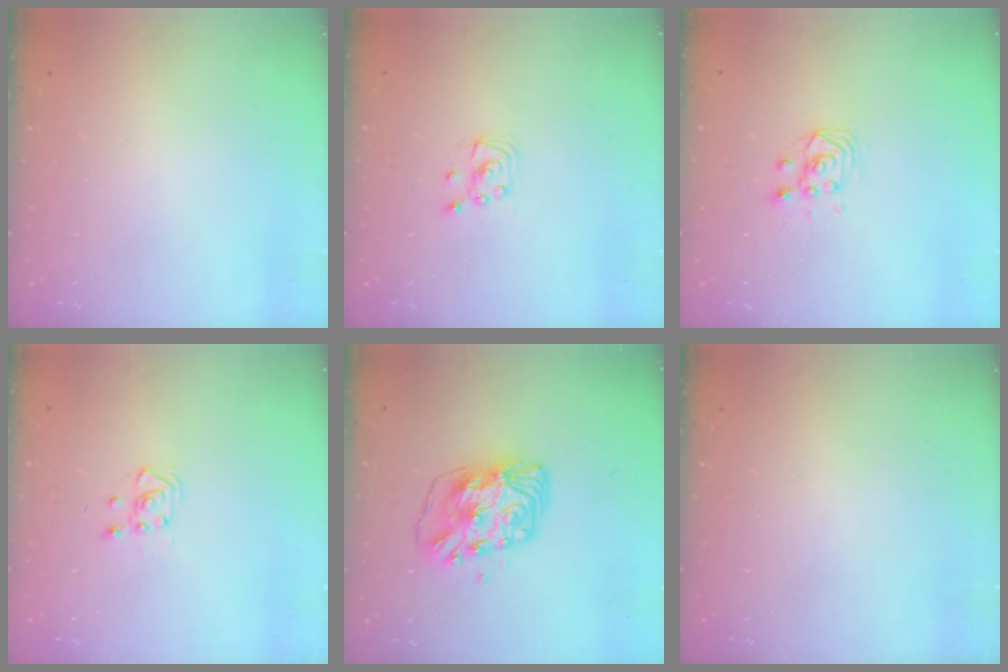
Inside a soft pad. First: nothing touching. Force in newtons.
{"total": 2.7, "press": 2.7, "slide": 0.2}
{"total": 3.0, "press": 3.0, "slide": 0.1}
{"total": 2.8, "press": 2.7, "slide": 0.7}
{"total": 10.1, "press": 10.0, "slide": 1.2}
{"total": 0.0}